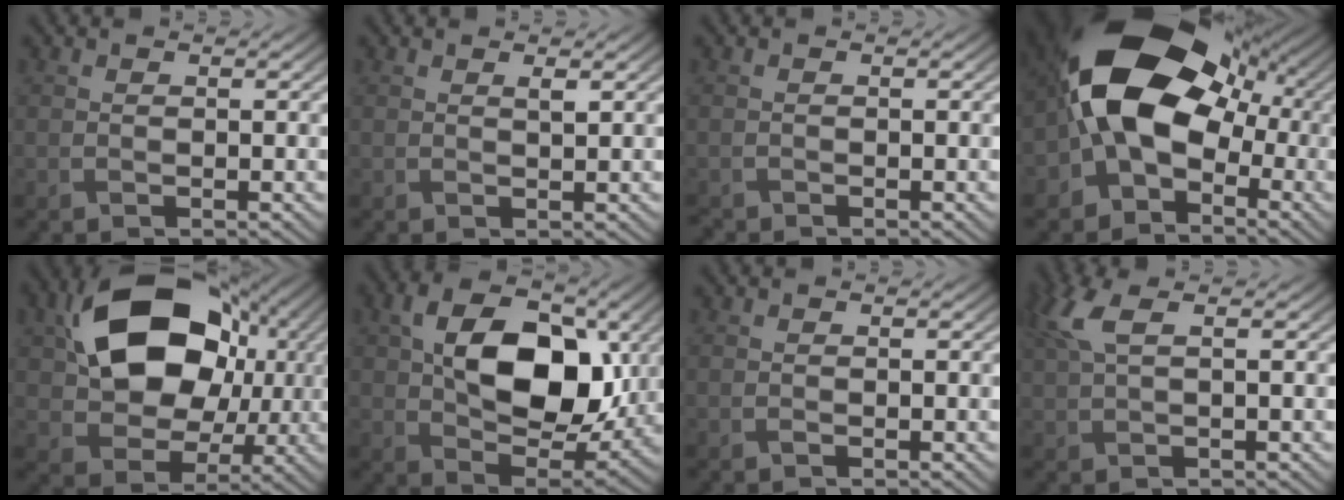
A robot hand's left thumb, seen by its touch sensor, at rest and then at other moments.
{"total": 0.8, "force": [0.6, 0.1, 0.6], "torque": [-0.014, -0.001, 0.009]}
{"total": 0.7, "force": [-0.7, 0.0, -0.1], "torque": [0.002, -0.003, -0.016]}
{"total": 15.5, "force": [-1.0, 10.8, 11.1], "torque": [-0.194, 0.000, -0.036]}
{"total": 16.6, "force": [3.4, 11.9, 11.0], "torque": [-0.205, 0.007, 0.058]}
{"total": 13.0, "force": [1.9, 8.1, 10.0], "torque": [-0.173, -0.001, 0.035]}
{"total": 0.0}
{"total": 4.3, "force": [1.6, 1.3, 3.8], "torque": [-0.095, 0.016, 0.031]}